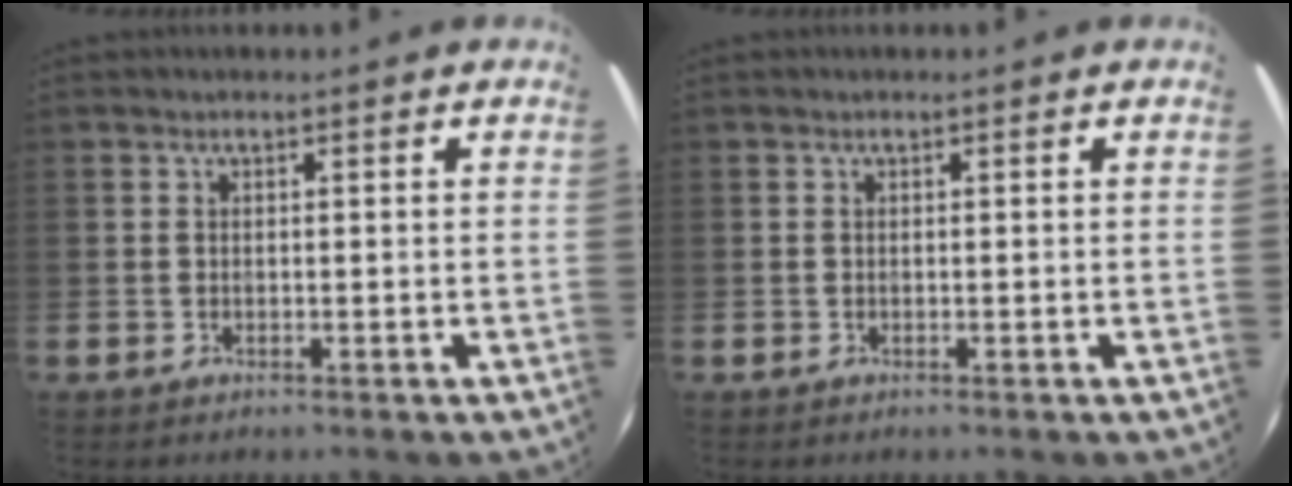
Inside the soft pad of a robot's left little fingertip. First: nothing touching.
{"total": 0.0}